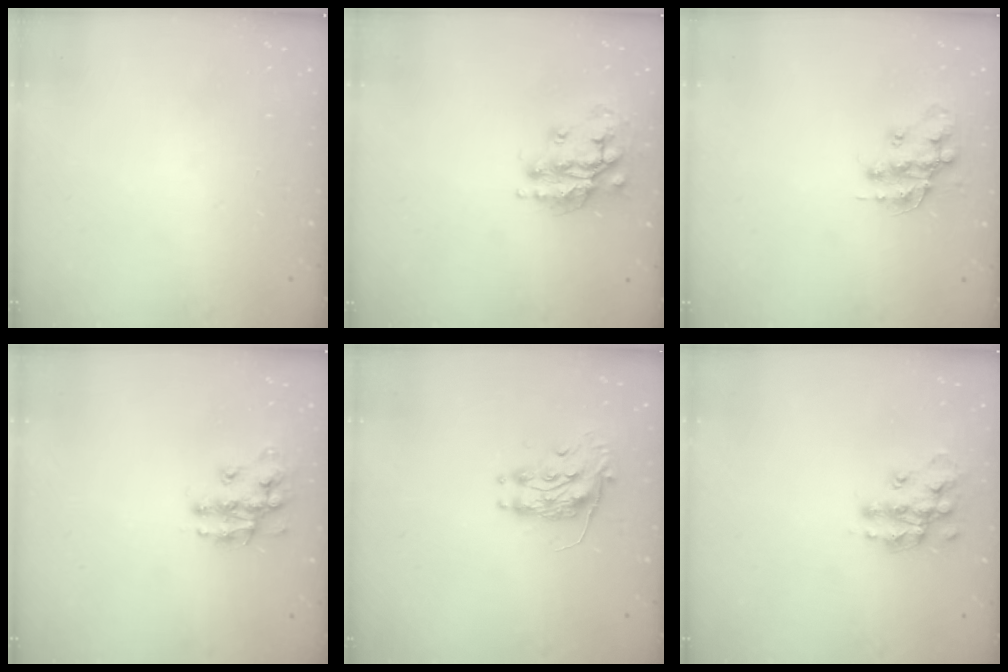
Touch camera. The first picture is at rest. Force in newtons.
{"total": 15.4, "press": 15.3, "slide": 1.1}
{"total": 14.0, "press": 14.0, "slide": 0.7}
{"total": 11.9, "press": 11.9, "slide": 0.9}
{"total": 8.8, "press": 8.8, "slide": 0.0}
{"total": 13.2, "press": 13.1, "slide": 0.9}